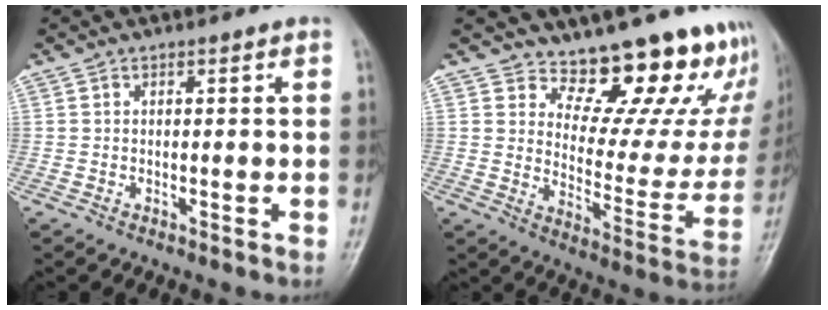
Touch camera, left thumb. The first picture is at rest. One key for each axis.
{"total": 20.2, "fx": 18.0, "fy": 7.0, "fz": 5.7, "tx": -0.014, "ty": -0.164, "tz": 0.221}